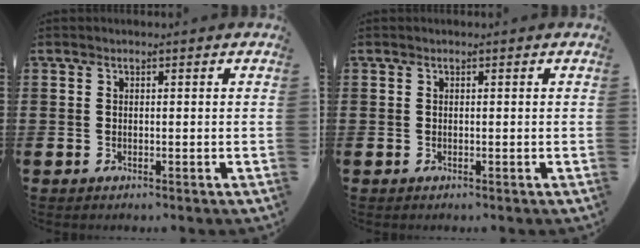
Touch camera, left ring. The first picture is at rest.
{"total": 0.0}